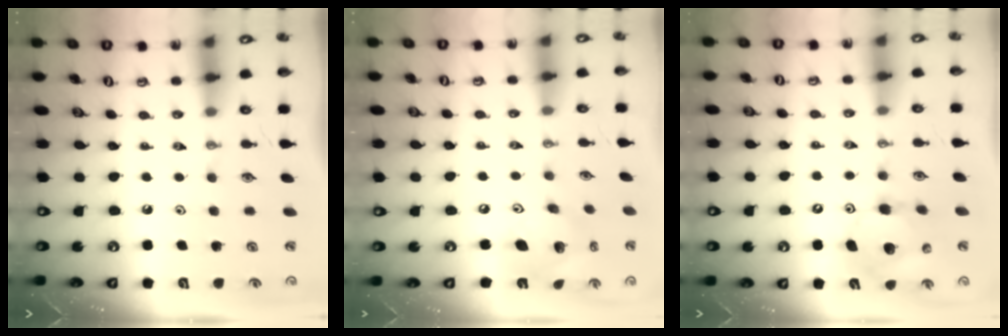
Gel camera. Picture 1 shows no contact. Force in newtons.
{"total": 14.2, "press": 13.9, "slide": 2.7}
{"total": 12.2, "press": 11.9, "slide": 2.4}